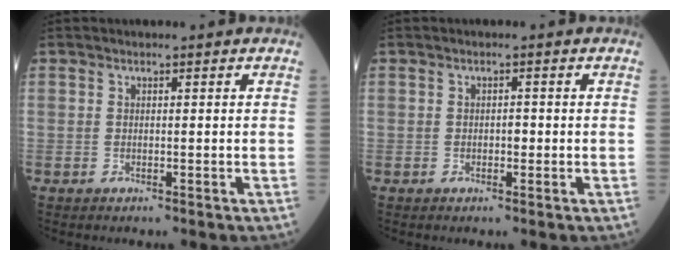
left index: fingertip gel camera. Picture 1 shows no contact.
{"total": 1.1, "force": [-0.2, 0.6, 0.9], "torque": [-0.011, 0.003, -0.004]}